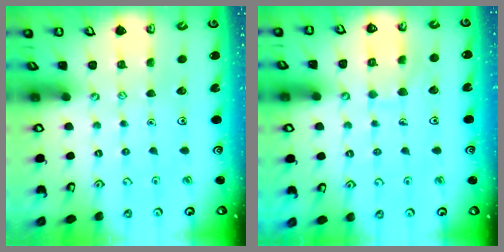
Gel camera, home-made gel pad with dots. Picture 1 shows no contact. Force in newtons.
{"total": 7.3, "press": 7.3, "slide": 0.7}